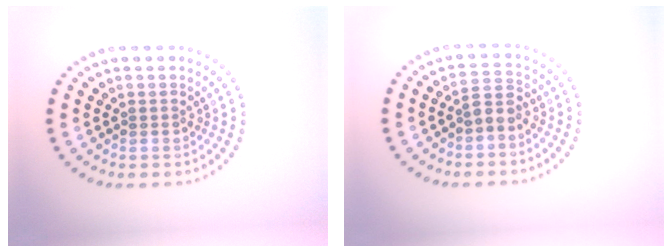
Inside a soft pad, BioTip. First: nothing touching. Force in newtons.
{"total": 1.8, "press": 1.5, "slide": 1.0}